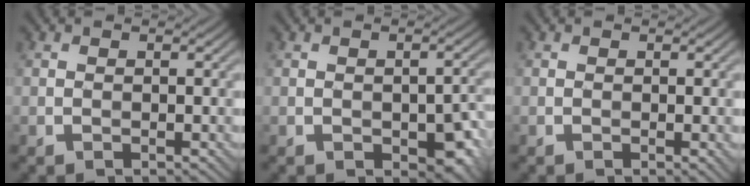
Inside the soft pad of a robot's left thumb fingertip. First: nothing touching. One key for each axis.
{"total": 5.1, "fx": -1.7, "fy": 2.8, "fz": 3.9, "tx": -0.049, "ty": -0.011, "tz": -0.018}
{"total": 0.6, "fx": -0.1, "fy": 0.1, "fz": 0.6, "tx": -0.011, "ty": -0.003, "tz": -0.002}